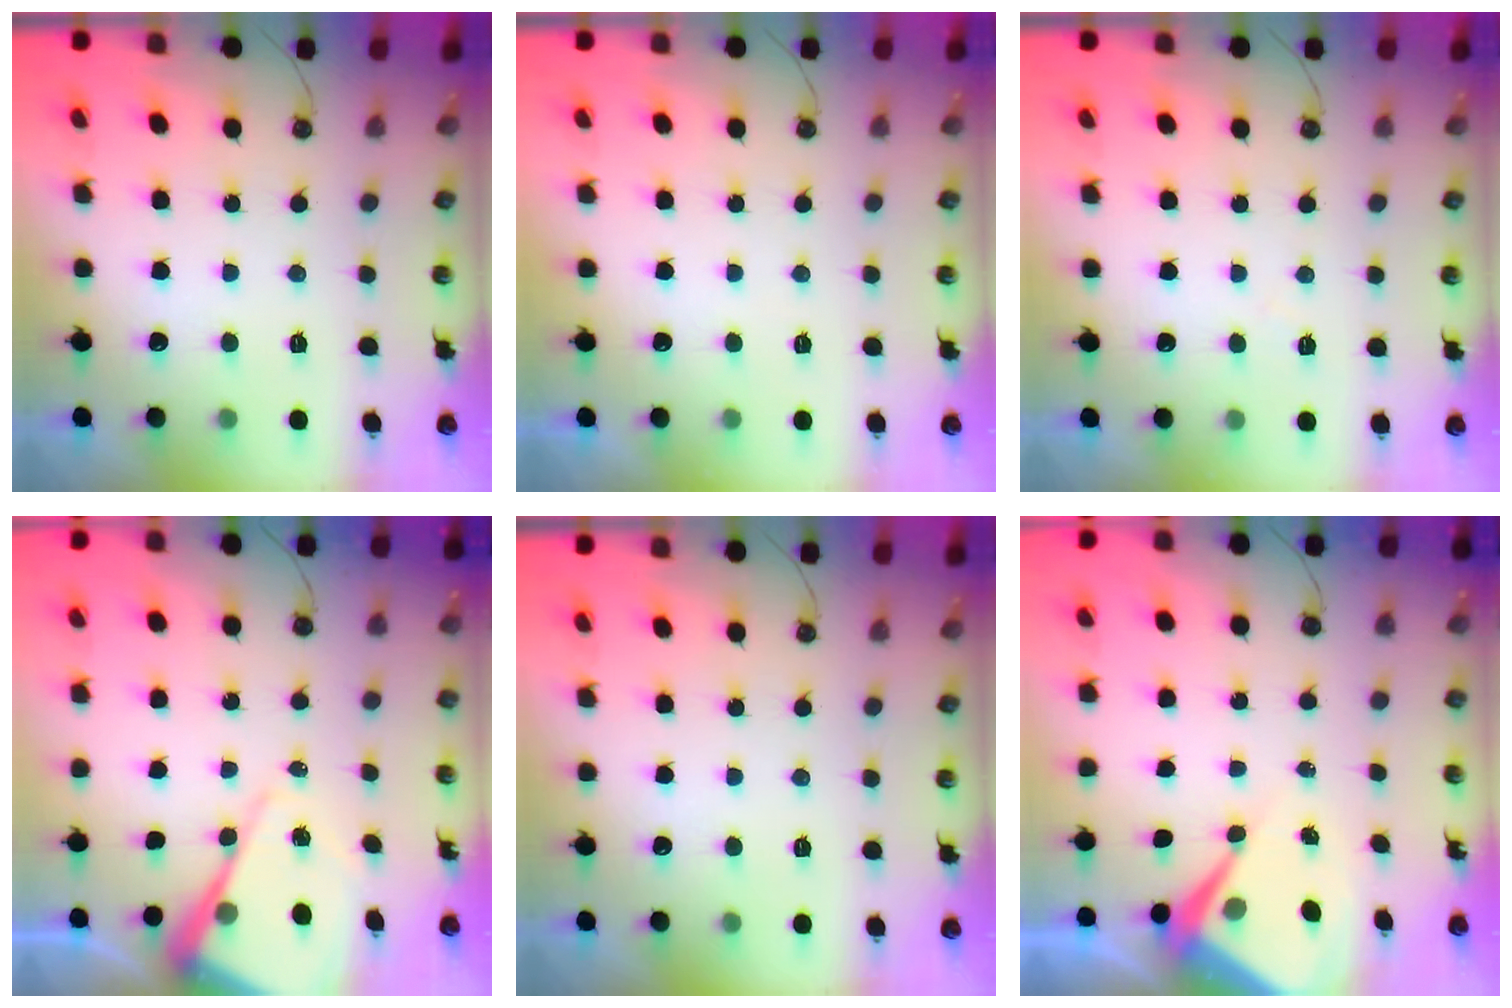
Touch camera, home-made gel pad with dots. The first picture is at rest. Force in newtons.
{"total": 2.7, "press": 2.7, "slide": 0.4}
{"total": 3.6, "press": 3.5, "slide": 0.5}
{"total": 11.4, "press": 11.4, "slide": 1.0}
{"total": 0.0}
{"total": 7.0, "press": 7.0, "slide": 0.6}